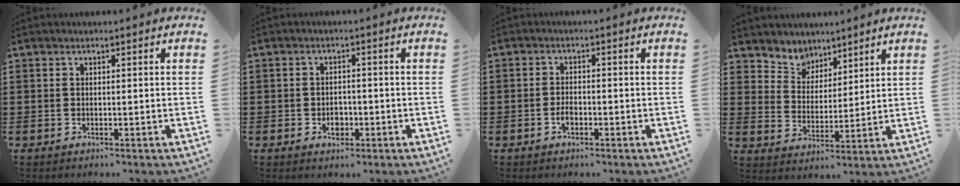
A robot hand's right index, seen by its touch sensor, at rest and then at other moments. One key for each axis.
{"total": 2.4, "fx": -0.8, "fy": 1.8, "fz": 1.4, "tx": -0.021, "ty": -0.002, "tz": -0.019}
{"total": 1.9, "fx": -0.9, "fy": 1.1, "fz": 1.2, "tx": -0.025, "ty": 0.001, "tz": -0.016}
{"total": 4.8, "fx": 3.8, "fy": 2.9, "fz": -0.8, "tx": -0.018, "ty": -0.020, "tz": 0.069}